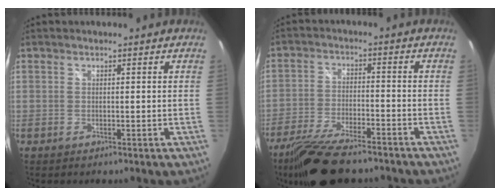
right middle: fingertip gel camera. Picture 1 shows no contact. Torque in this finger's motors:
{"motor_torque": [0.96, -1.18, 0.64, 0.21]}